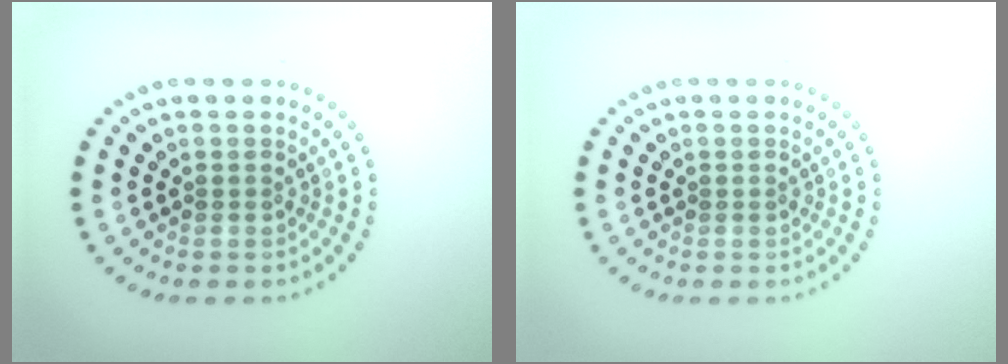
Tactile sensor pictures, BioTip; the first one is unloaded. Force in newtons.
{"total": 0.0}